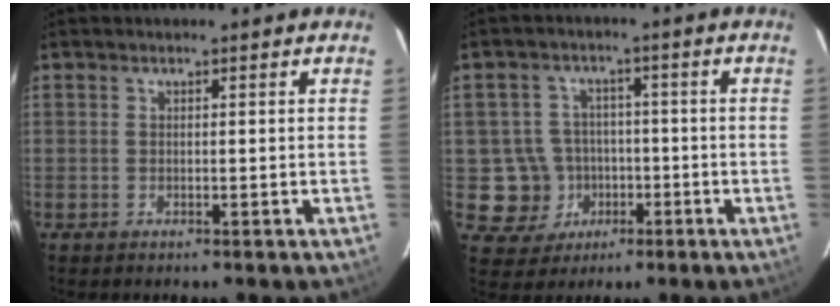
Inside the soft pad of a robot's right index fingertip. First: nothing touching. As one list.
[{"total": 8.1, "force": [-2.0, 7.8, 0.6], "torque": [-0.036, 0.028, -0.021]}]